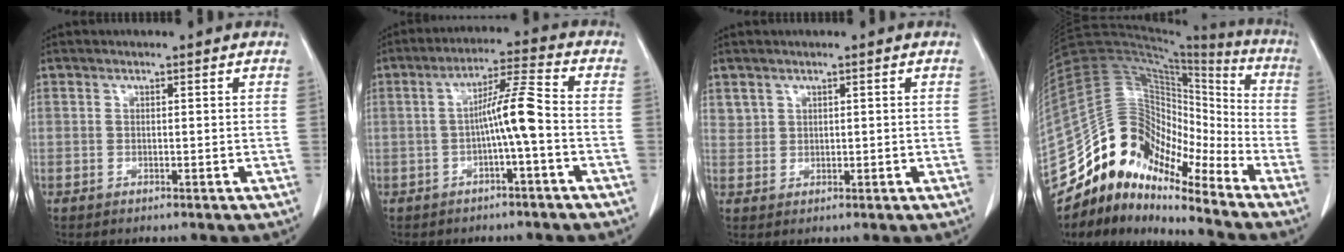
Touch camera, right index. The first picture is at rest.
{"total": 7.4, "force": [-1.0, -0.2, 7.3], "torque": [-0.130, 0.018, -0.018]}
{"total": 1.8, "force": [1.2, 1.2, 0.1], "torque": [0.010, 0.004, 0.023]}
{"total": 16.4, "force": [-12.7, 6.7, 7.8], "torque": [-0.122, 0.089, -0.227]}